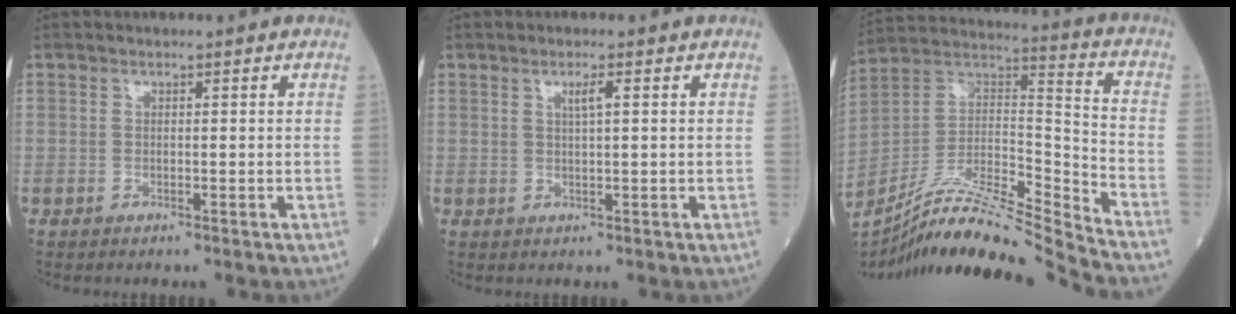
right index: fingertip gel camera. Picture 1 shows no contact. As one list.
[{"total": 1.7, "force": [0.7, 0.0, 1.6], "torque": [-0.030, -0.001, 0.012]}, {"total": 19.4, "force": [-18.0, -1.4, 7.0], "torque": [-0.141, 0.016, -0.317]}]